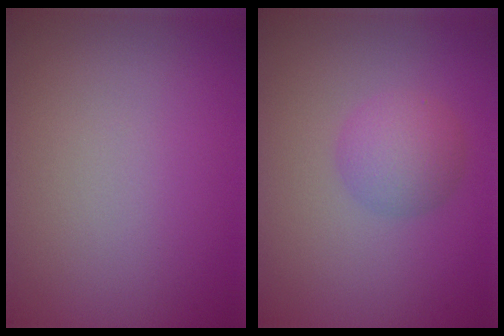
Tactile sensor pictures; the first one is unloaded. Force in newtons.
{"total": 3.5, "press": 3.5, "slide": 0.2}